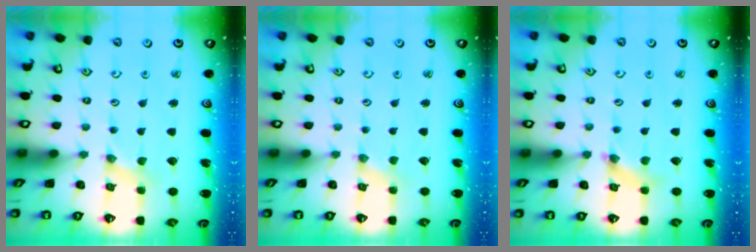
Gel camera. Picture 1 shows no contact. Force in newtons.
{"total": 0.6, "press": 0.6, "slide": 0.1}
{"total": 3.2, "press": 3.2, "slide": 0.4}